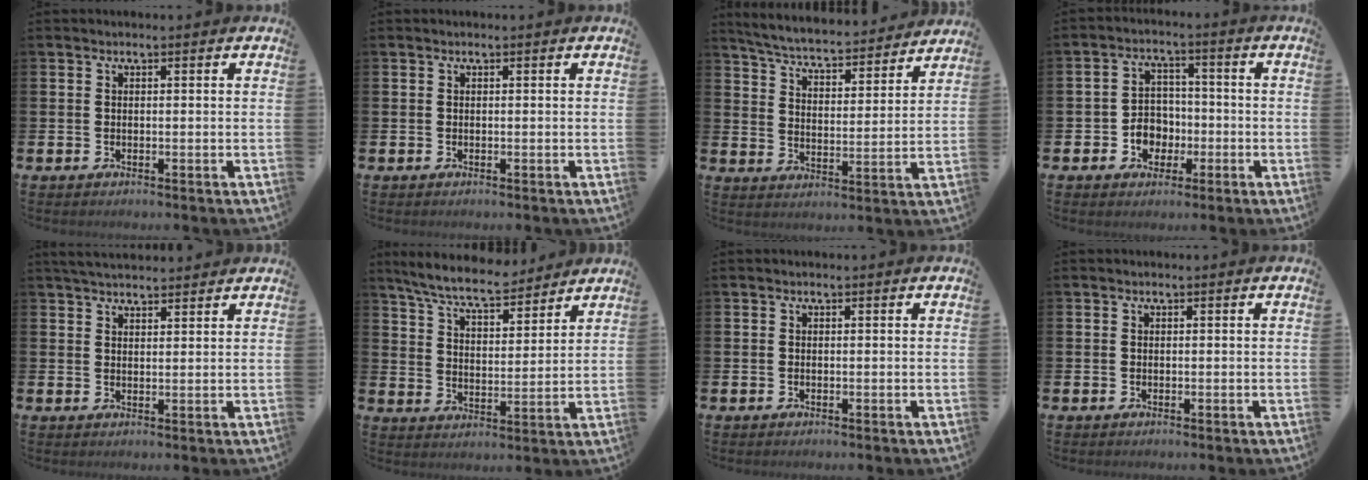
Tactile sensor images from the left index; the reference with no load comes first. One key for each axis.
{"total": 0.0}
{"total": 5.7, "fx": 5.5, "fy": 0.6, "fz": 1.1, "tx": -0.050, "ty": -0.049, "tz": 0.091}
{"total": 4.4, "fx": -1.3, "fy": 3.9, "fz": 1.5, "tx": -0.033, "ty": 0.005, "tz": -0.031}
{"total": 3.5, "fx": 3.4, "fy": 0.5, "fz": 0.6, "tx": -0.015, "ty": -0.012, "tz": 0.062}
{"total": 7.8, "fx": 7.2, "fy": 1.2, "fz": 2.7, "tx": -0.082, "ty": -0.035, "tz": 0.130}
{"total": 0.0}
{"total": 0.0}